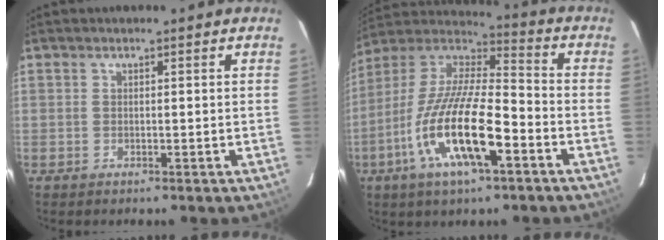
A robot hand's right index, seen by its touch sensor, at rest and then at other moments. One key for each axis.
{"total": 19.6, "fx": -8.0, "fy": 5.5, "fz": 17.0, "tx": -0.333, "ty": -0.023, "tz": -0.157}